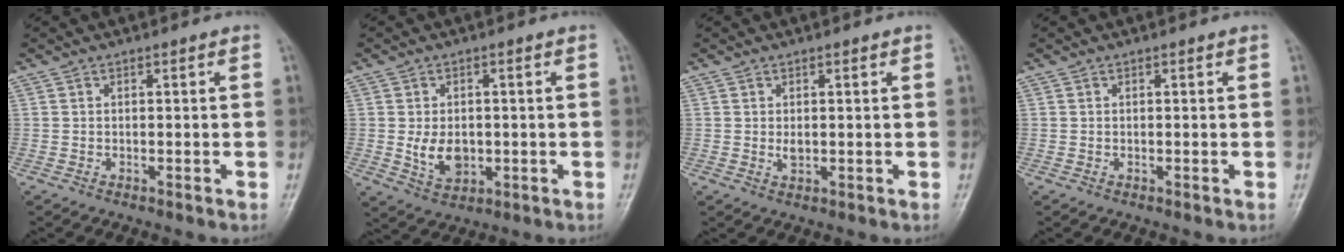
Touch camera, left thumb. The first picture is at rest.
{"total": 6.1, "force": [-0.4, 4.3, 4.2], "torque": [-0.057, -0.007, 0.005]}
{"total": 1.7, "force": [0.4, 1.0, 1.3], "torque": [-0.018, -0.005, 0.009]}
{"total": 0.0}